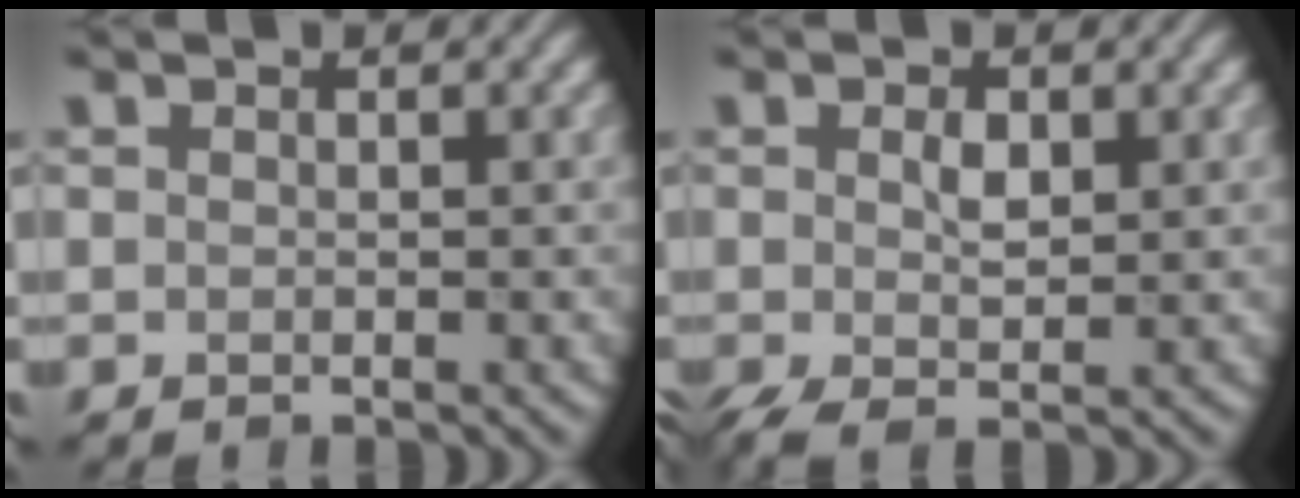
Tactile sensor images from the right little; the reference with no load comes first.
{"total": 3.1, "force": [0.0, 1.5, 2.7], "torque": [-0.060, -0.004, 0.002]}